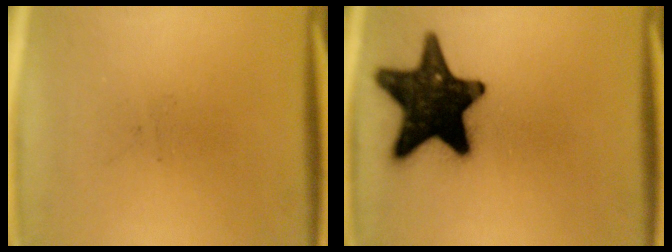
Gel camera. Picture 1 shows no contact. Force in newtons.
{"total": 19.0}